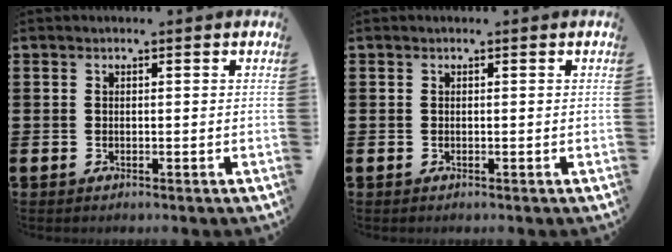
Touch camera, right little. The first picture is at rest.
{"total": 0.0}